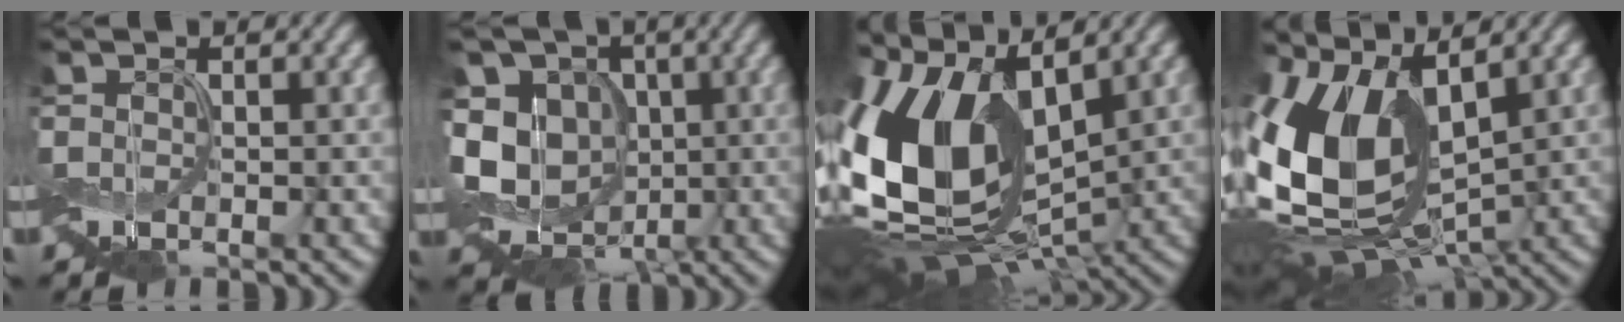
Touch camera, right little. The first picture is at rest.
{"total": 9.9, "force": [-0.9, 8.1, 5.6], "torque": [-0.102, -0.007, -0.023]}
{"total": 14.7, "force": [0.1, 9.0, 11.6], "torque": [-0.249, 0.009, -0.013]}
{"total": 13.4, "force": [0.6, 8.0, 10.7], "torque": [-0.228, 0.001, 0.005]}